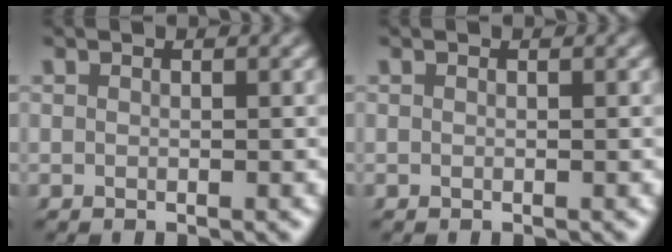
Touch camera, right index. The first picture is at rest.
{"total": 0.0}